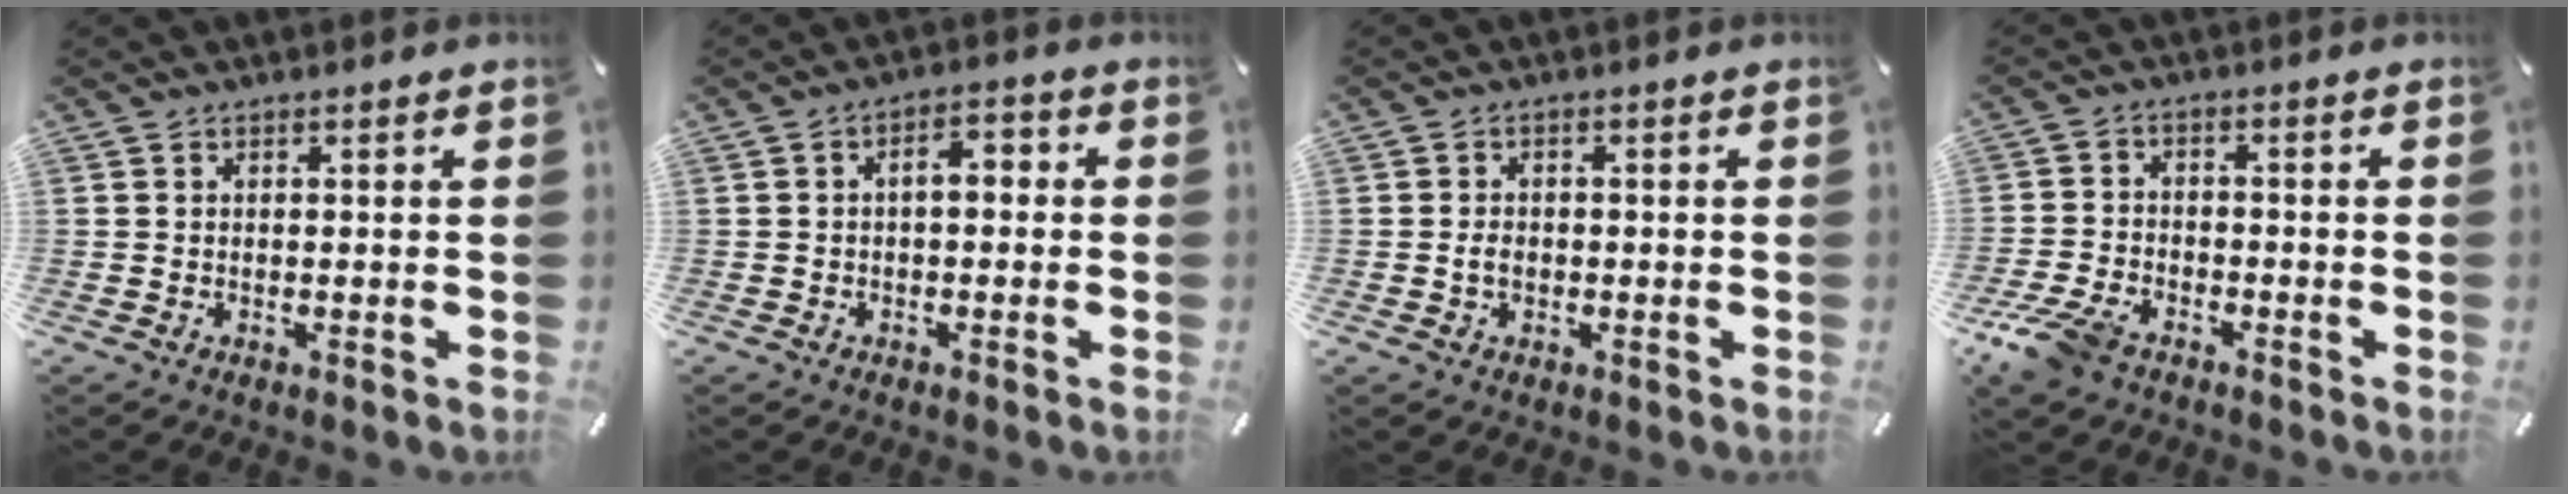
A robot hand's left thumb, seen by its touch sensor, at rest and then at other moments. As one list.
[{"total": 4.3, "force": [-1.0, 2.3, 3.5], "torque": [-0.057, 0.016, -0.023]}, {"total": 2.5, "force": [-0.5, 1.8, 1.7], "torque": [-0.032, 0.005, -0.010]}, {"total": 7.2, "force": [-5.0, 3.9, 3.5], "torque": [-0.086, 0.017, -0.099]}]